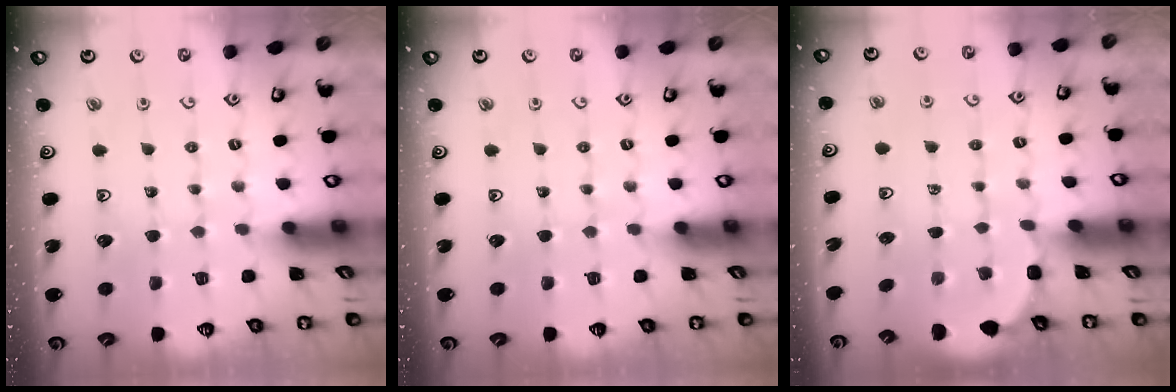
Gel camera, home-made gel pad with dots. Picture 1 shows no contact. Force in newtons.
{"total": 0.0}
{"total": 1.6, "press": 1.2, "slide": 1.0}